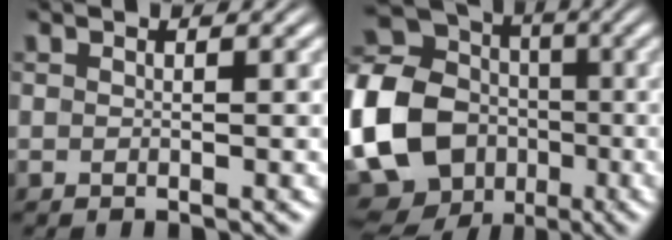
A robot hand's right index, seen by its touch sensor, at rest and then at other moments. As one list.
[{"total": 20.9, "force": [-2.6, 18.9, 8.5], "torque": [-0.221, -0.063, -0.052]}]